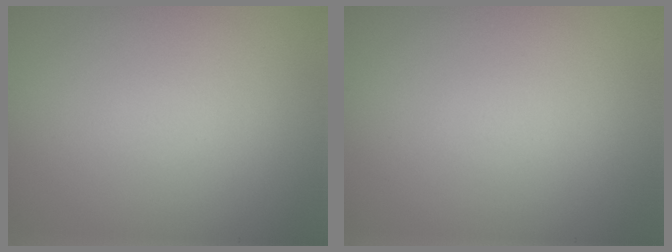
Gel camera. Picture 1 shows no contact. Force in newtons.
{"total": 0.0}